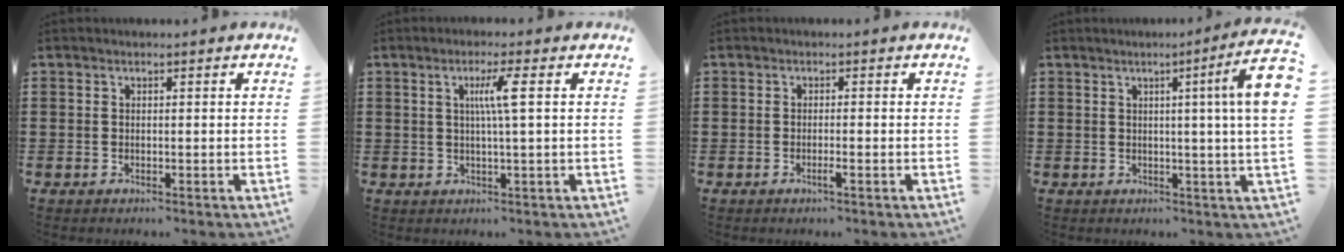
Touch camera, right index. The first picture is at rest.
{"total": 4.5, "force": [0.9, -0.3, 4.4], "torque": [-0.085, -0.001, 0.010]}
{"total": 1.5, "force": [-0.8, -0.2, 1.2], "torque": [-0.021, -0.007, -0.014]}
{"total": 7.9, "force": [1.8, -0.4, 7.6], "torque": [-0.117, -0.013, 0.023]}